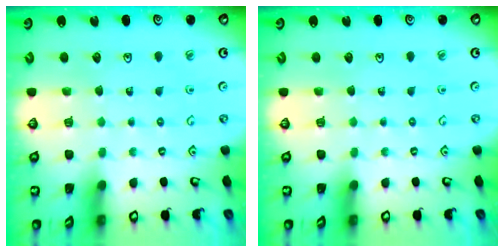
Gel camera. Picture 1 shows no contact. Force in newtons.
{"total": 0.0}